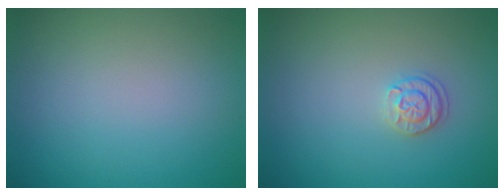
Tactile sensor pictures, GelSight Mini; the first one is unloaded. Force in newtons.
{"total": 1.7, "press": 1.6, "slide": 0.4}